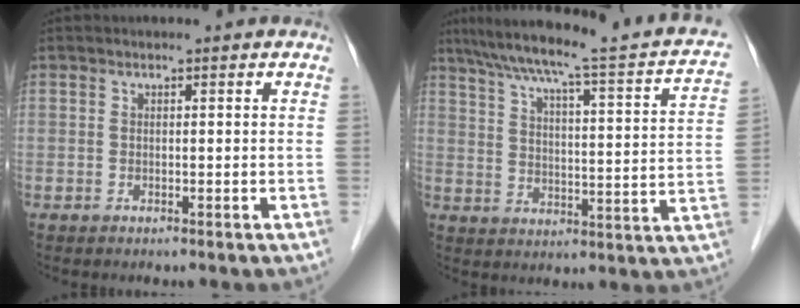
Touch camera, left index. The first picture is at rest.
{"total": 22.7, "force": [18.8, 1.4, 12.8], "torque": [-0.197, -0.007, 0.237]}